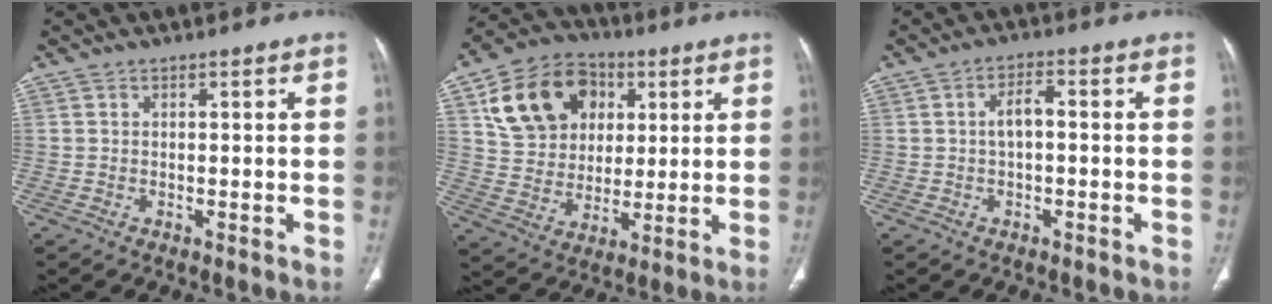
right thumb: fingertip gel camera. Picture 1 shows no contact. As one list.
[{"total": 17.4, "force": [6.1, 13.5, 9.1], "torque": [-0.135, 0.004, 0.108]}, {"total": 3.4, "force": [0.0, 1.6, 3.0], "torque": [-0.054, 0.012, -0.005]}]